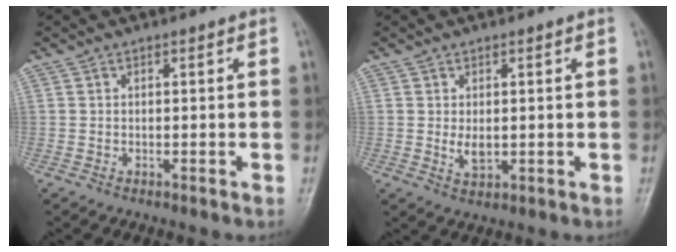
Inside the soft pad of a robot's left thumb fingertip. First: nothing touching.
{"total": 2.8, "force": [0.3, 1.7, 2.2], "torque": [-0.034, -0.009, 0.011]}